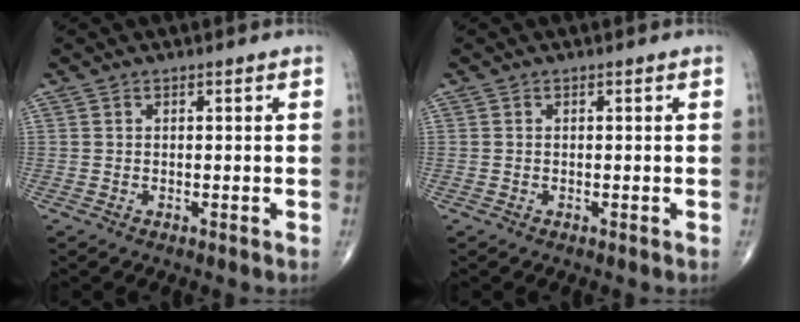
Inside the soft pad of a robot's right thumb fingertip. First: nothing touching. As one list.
[{"total": 0.0}]